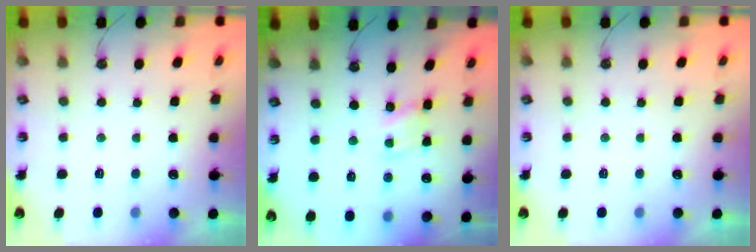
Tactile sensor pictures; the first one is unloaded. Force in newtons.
{"total": 1.8, "press": 1.8, "slide": 0.1}
{"total": 0.0}